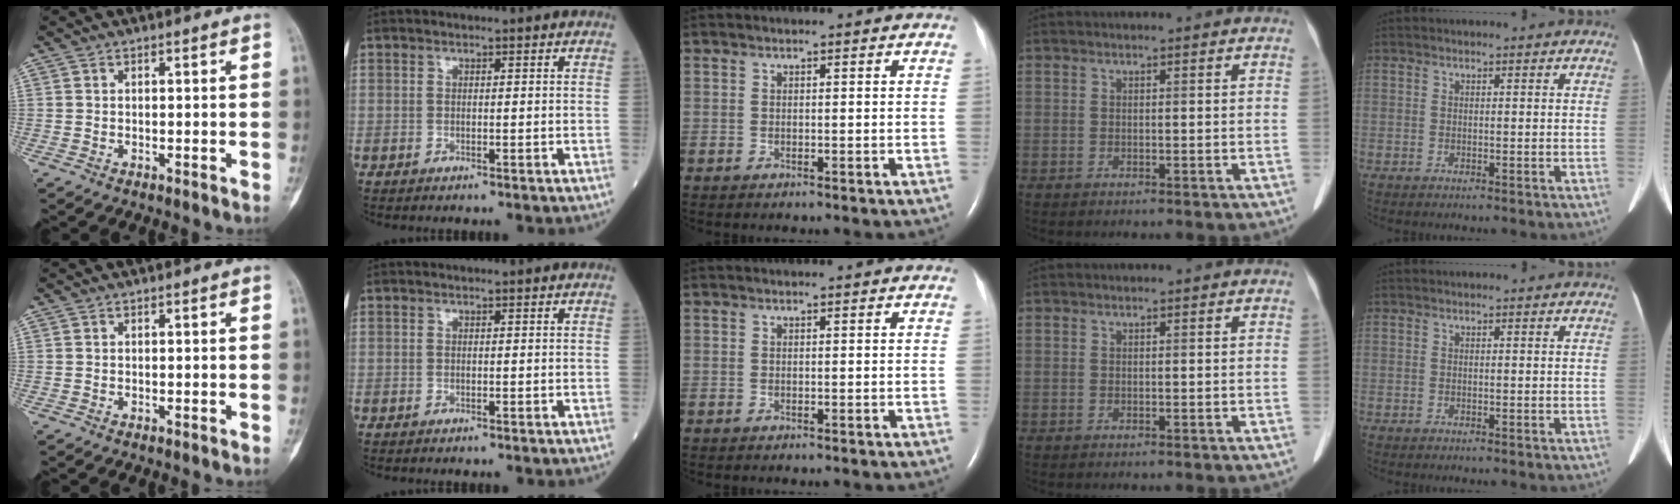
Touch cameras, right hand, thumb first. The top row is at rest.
{}